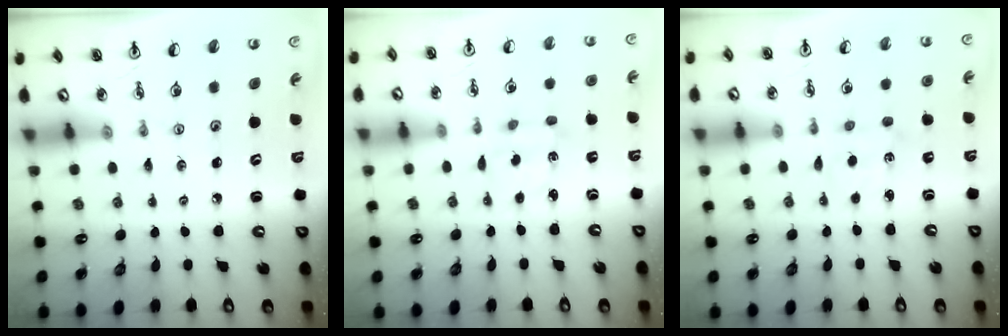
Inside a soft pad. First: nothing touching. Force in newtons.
{"total": 2.9, "press": 2.8, "slide": 0.6}
{"total": 2.3, "press": 2.2, "slide": 0.3}